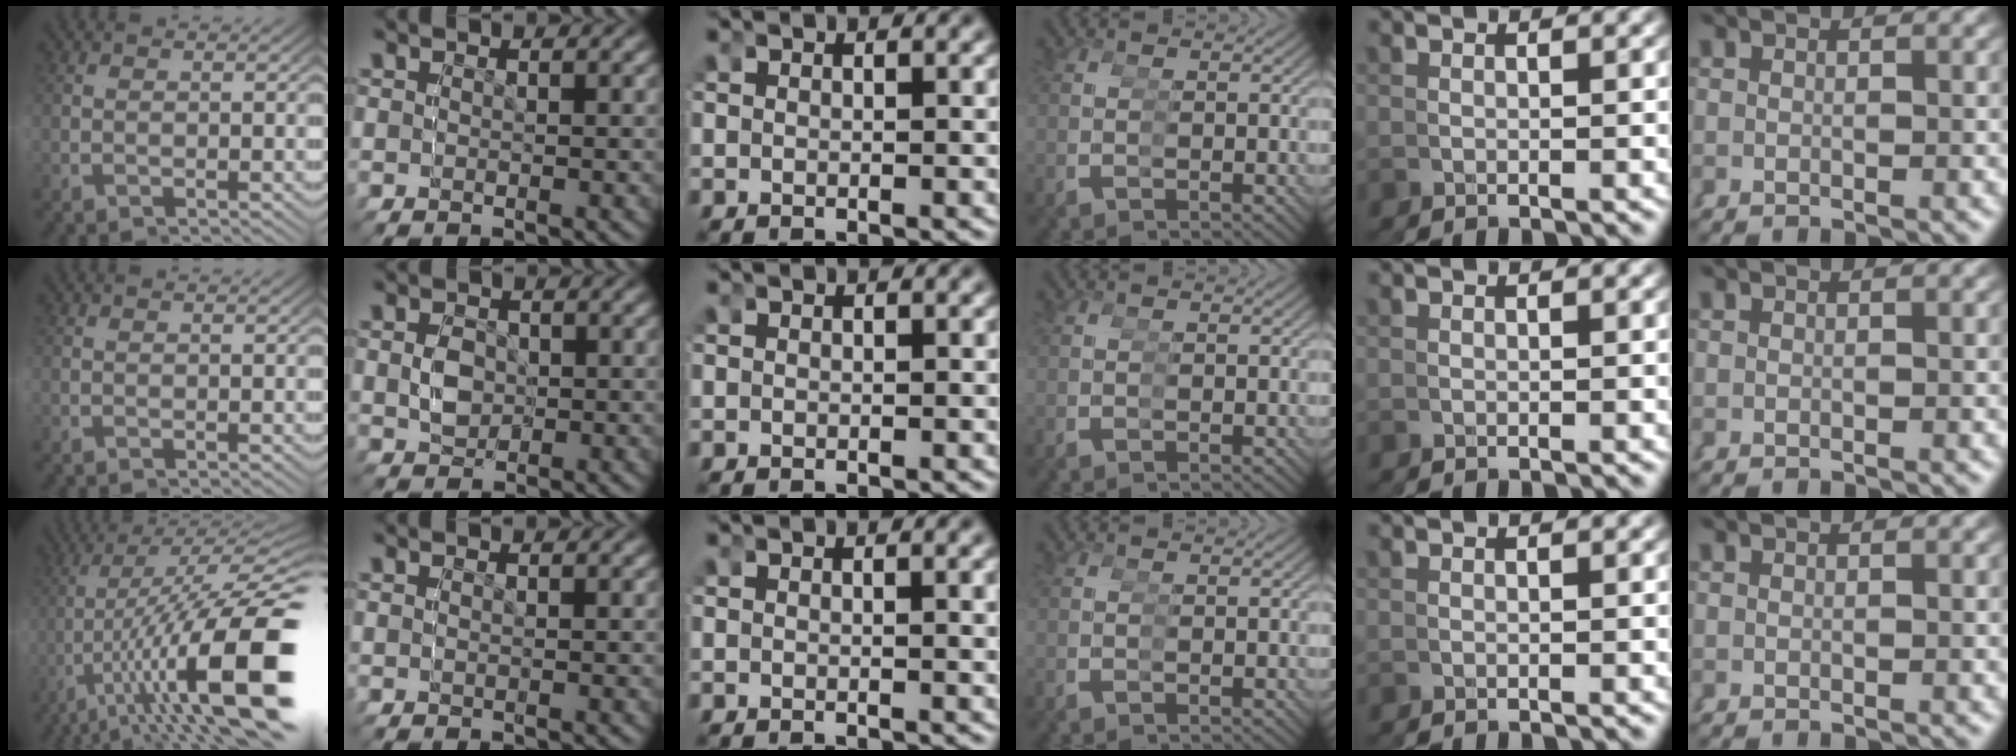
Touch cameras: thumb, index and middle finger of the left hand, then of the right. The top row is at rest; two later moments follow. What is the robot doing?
{"motion": "grasp_and_lifting", "object": "cup"}